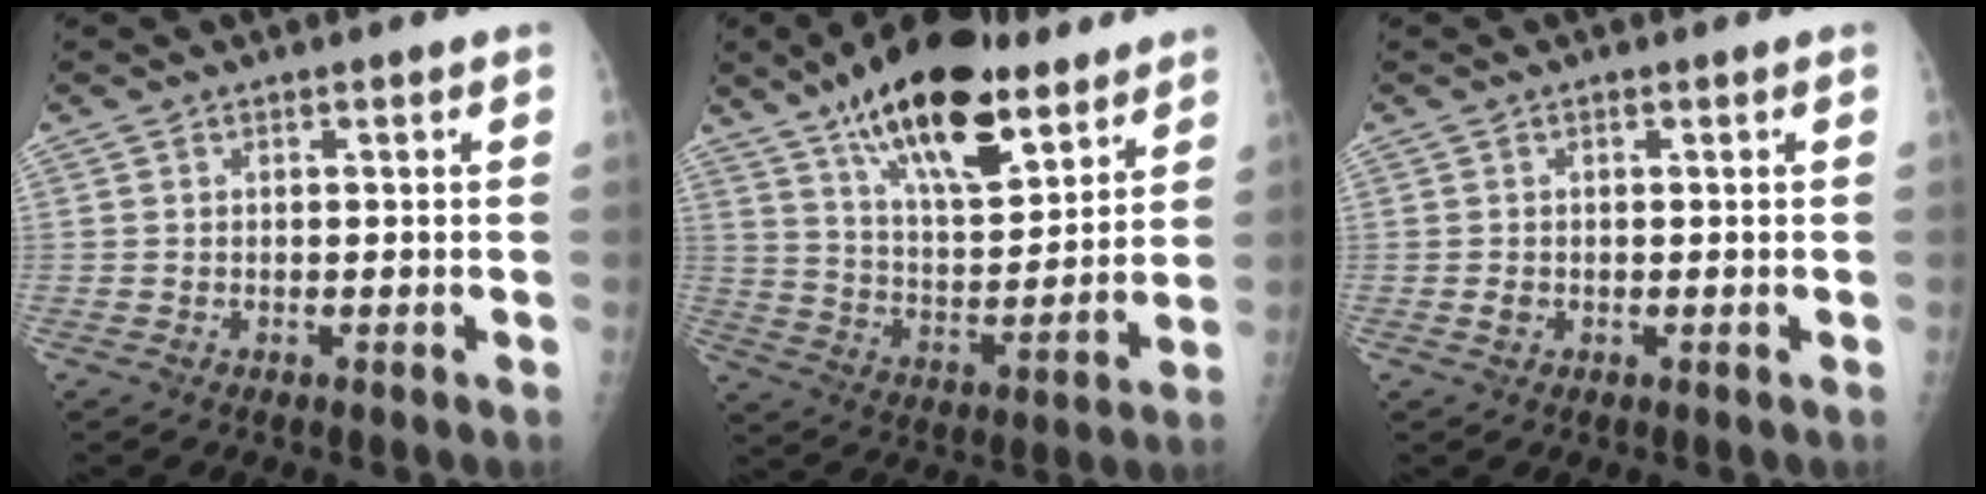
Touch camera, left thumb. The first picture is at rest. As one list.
[{"total": 21.5, "force": [14.0, 8.1, 14.2], "torque": [-0.204, -0.062, 0.236]}, {"total": 1.1, "force": [-0.2, 1.0, 0.6], "torque": [-0.006, 0.001, -0.001]}]